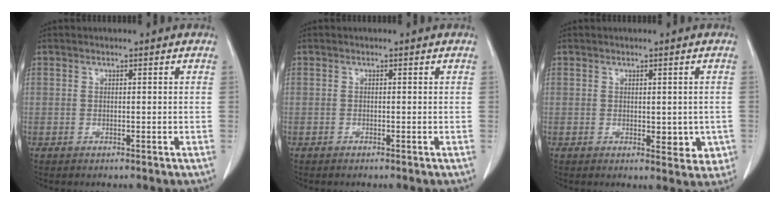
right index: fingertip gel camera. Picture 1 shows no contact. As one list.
[{"total": 0.0}, {"total": 4.2, "force": [-0.5, 2.5, 3.3], "torque": [-0.020, -0.005, 0.000]}]